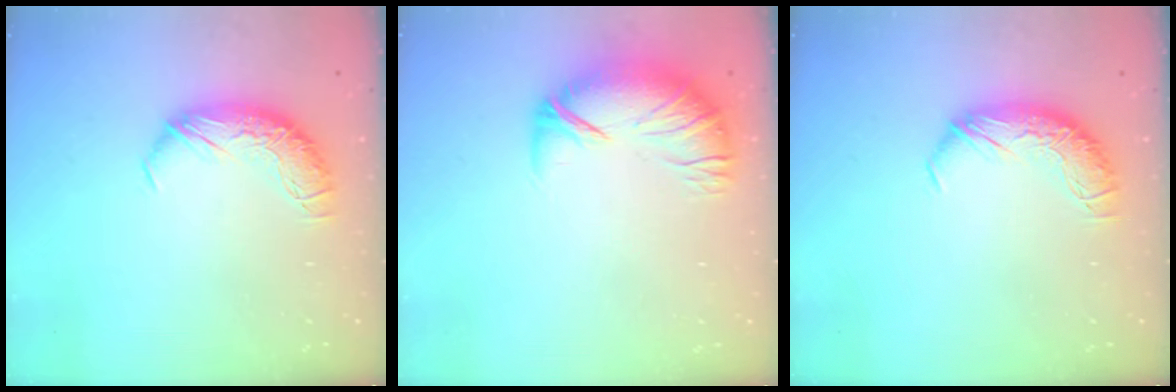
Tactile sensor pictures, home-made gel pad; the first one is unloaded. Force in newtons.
{"total": 2.8, "press": 1.6, "slide": 2.2}
{"total": 0.0}